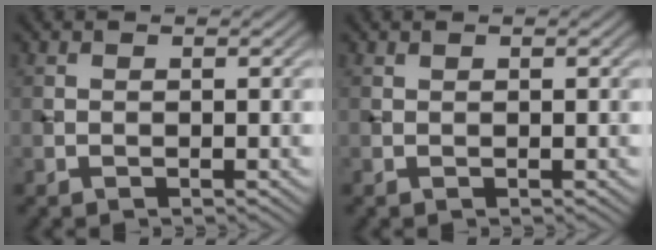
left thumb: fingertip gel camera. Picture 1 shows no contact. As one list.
[{"total": 0.0}]